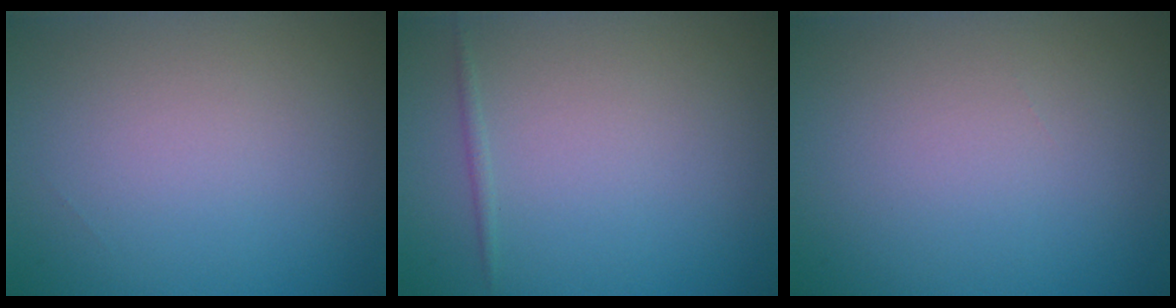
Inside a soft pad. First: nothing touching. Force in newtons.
{"total": 0.6, "press": 0.6, "slide": 0.0}
{"total": 0.0}